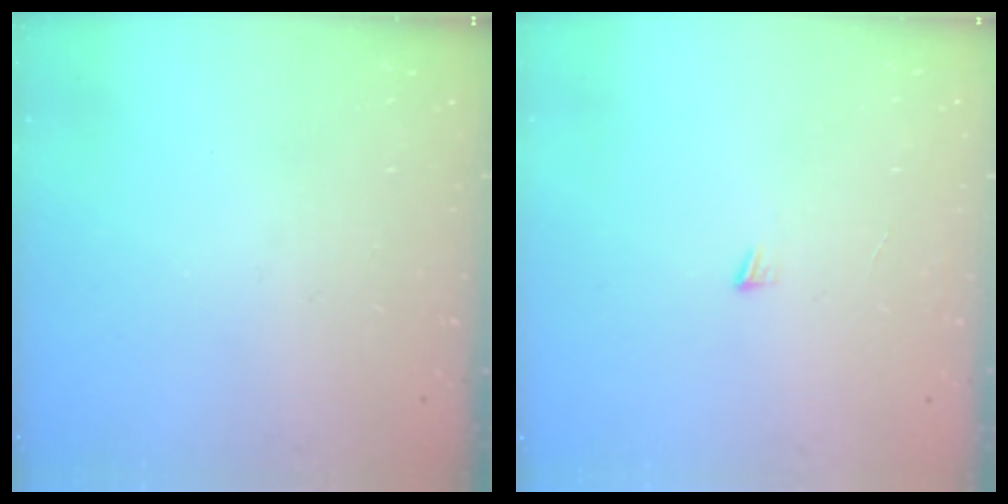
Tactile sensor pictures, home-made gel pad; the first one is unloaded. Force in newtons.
{"total": 3.1, "press": 3.1, "slide": 0.3}